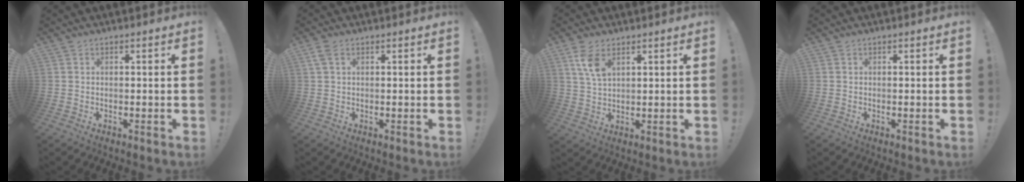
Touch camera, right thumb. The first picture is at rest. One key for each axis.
{"total": 2.3, "fx": 1.0, "fy": 1.2, "fz": 1.8, "tx": -0.044, "ty": 0.006, "tz": 0.020}
{"total": 7.0, "fx": 3.6, "fy": 3.6, "fz": 4.7, "tx": -0.089, "ty": -0.013, "tz": 0.066}
{"total": 0.0}